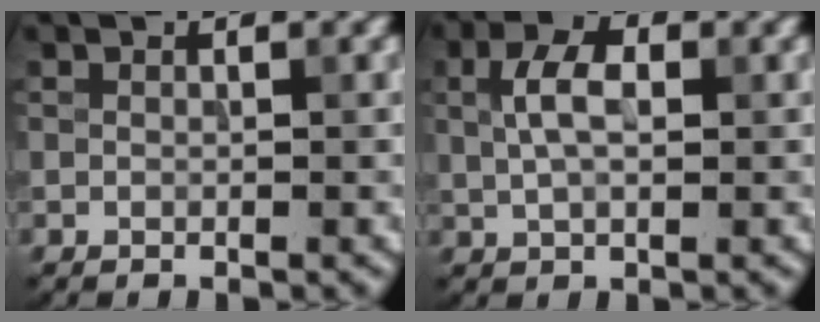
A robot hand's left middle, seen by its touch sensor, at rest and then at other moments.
{"total": 3.9, "force": [0.8, 2.2, 3.1], "torque": [-0.068, 0.006, 0.012]}